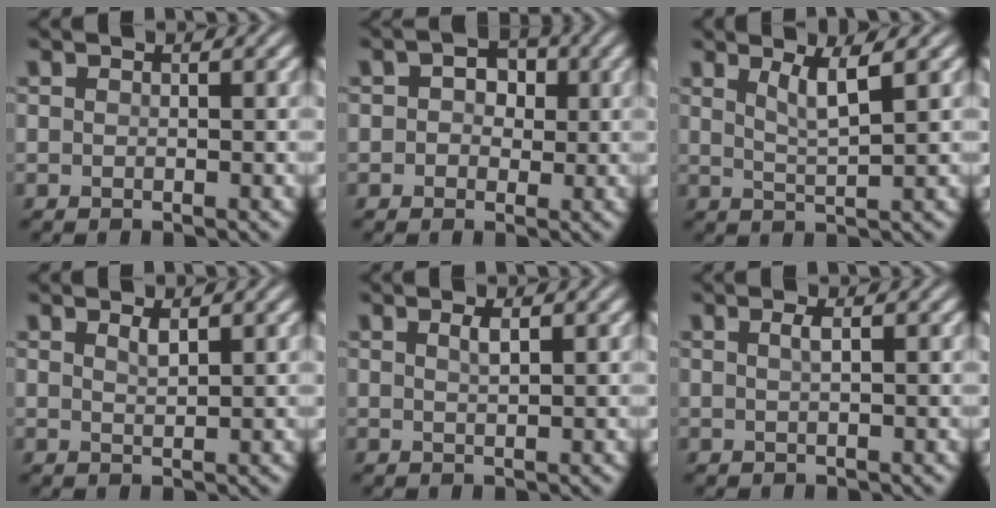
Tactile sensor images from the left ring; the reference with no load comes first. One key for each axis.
{"total": 3.0, "fx": 0.6, "fy": 2.3, "fz": 1.8, "tx": -0.017, "ty": 0.008, "tz": -0.008}
{"total": 2.8, "fx": 1.4, "fy": 0.5, "fz": 2.4, "tx": -0.039, "ty": -0.003, "tz": 0.028}
{"total": 1.1, "fx": 0.8, "fy": 0.2, "fz": 0.7, "tx": -0.015, "ty": 0.000, "tz": 0.014}
{"total": 1.2, "fx": 0.6, "fy": 0.3, "fz": 1.0, "tx": -0.017, "ty": 0.002, "tz": 0.010}
{"total": 1.2, "fx": 0.3, "fy": 0.3, "fz": 1.1, "tx": -0.018, "ty": 0.004, "tz": 0.004}